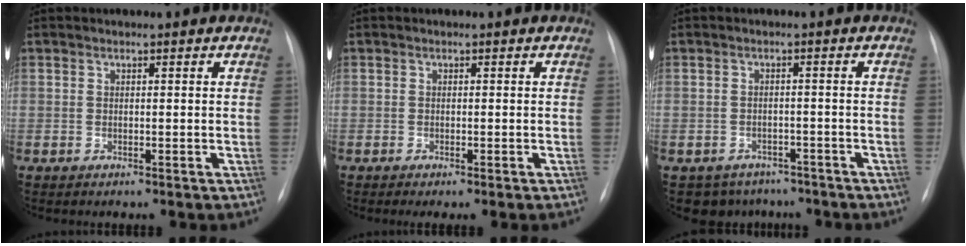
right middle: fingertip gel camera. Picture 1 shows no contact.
{"total": 1.7, "force": [-1.1, -0.2, 1.2], "torque": [-0.018, -0.005, -0.014]}
{"total": 5.9, "force": [-4.6, 3.6, 0.2], "torque": [0.002, 0.014, -0.057]}